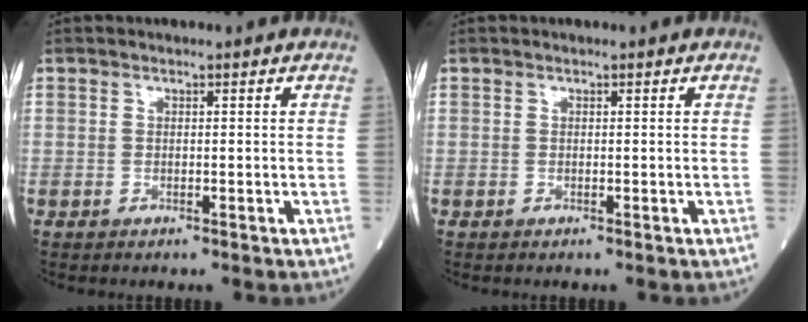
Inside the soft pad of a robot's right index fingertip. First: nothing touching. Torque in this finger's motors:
{"motor_torque": [0.06, 0.01, 0.00, -0.01]}